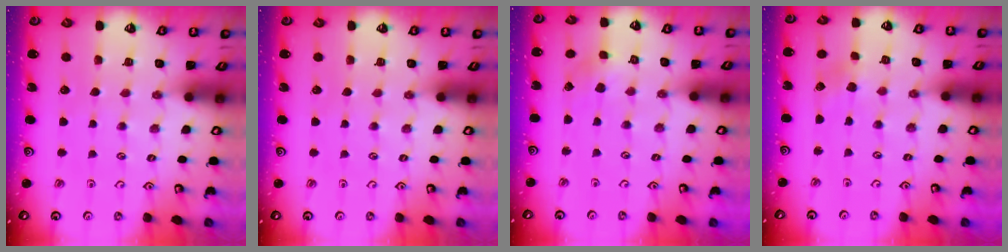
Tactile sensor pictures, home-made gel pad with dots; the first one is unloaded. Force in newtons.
{"total": 0.0}
{"total": 2.0, "press": 2.0, "slide": 0.2}
{"total": 4.0, "press": 3.9, "slide": 0.6}